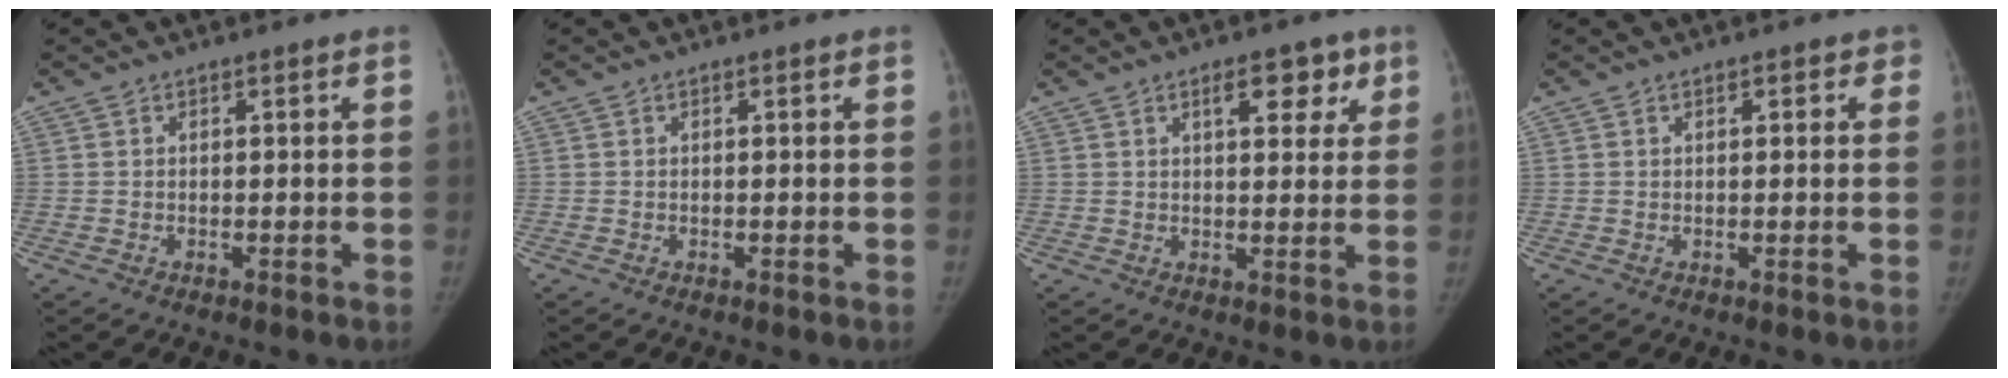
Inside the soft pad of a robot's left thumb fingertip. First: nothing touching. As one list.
[{"total": 0.0}, {"total": 6.7, "force": [3.4, 3.3, 4.7], "torque": [-0.033, -0.012, 0.043]}, {"total": 1.5, "force": [0.7, 1.0, 0.9], "torque": [0.005, 0.002, 0.003]}]